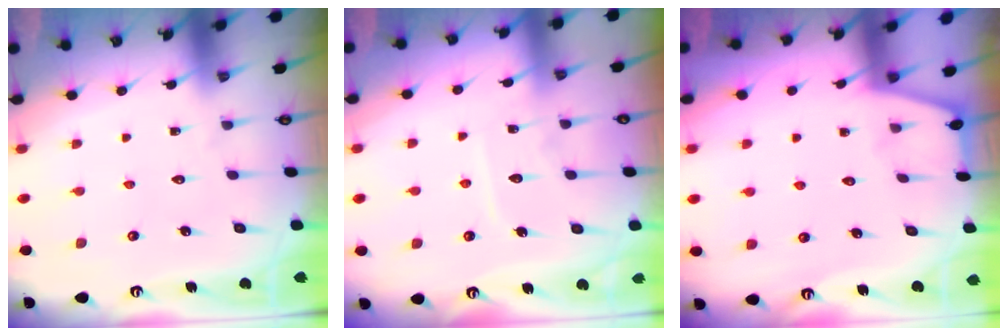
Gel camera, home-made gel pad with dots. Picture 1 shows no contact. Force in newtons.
{"total": 6.9, "press": 6.8, "slide": 0.7}
{"total": 0.7, "press": 0.7, "slide": 0.2}